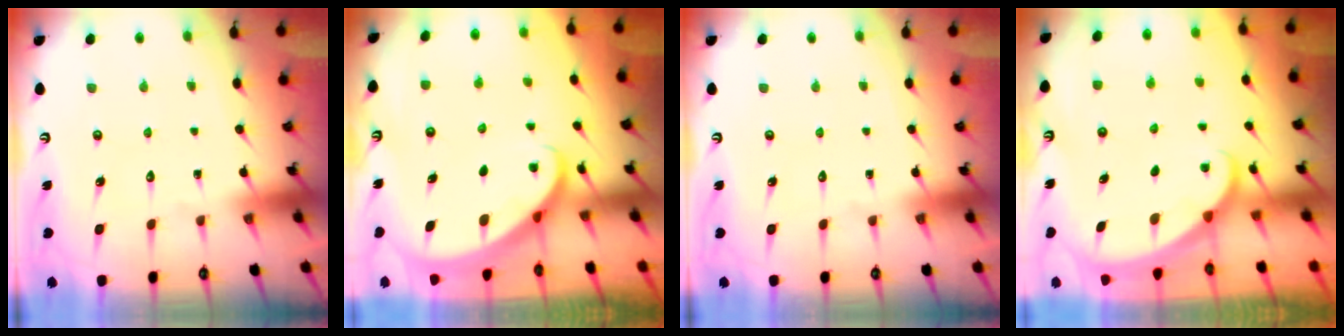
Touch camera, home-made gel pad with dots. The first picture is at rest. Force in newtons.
{"total": 2.6, "press": 2.6, "slide": 0.2}
{"total": 0.0}
{"total": 1.2, "press": 1.2, "slide": 0.0}